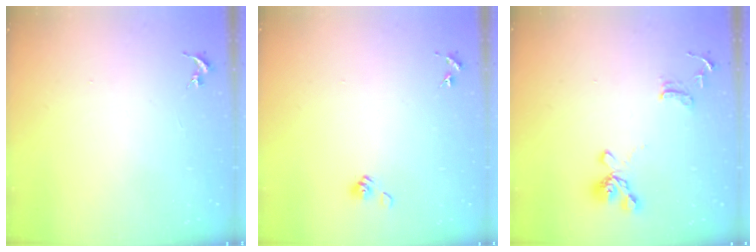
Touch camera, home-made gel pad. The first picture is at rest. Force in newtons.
{"total": 5.4, "press": 5.0, "slide": 2.2}
{"total": 14.7, "press": 14.6, "slide": 1.5}